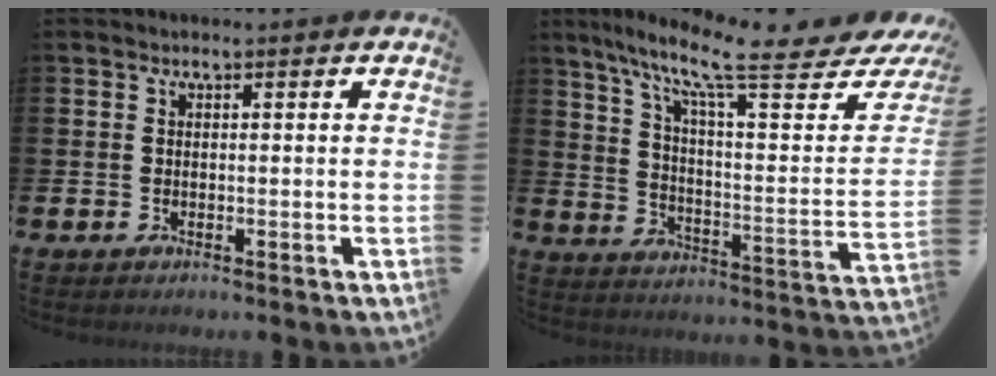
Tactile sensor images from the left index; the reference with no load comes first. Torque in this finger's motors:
{"motor_torque": [1.04, -1.10, 0.73, 0.21]}